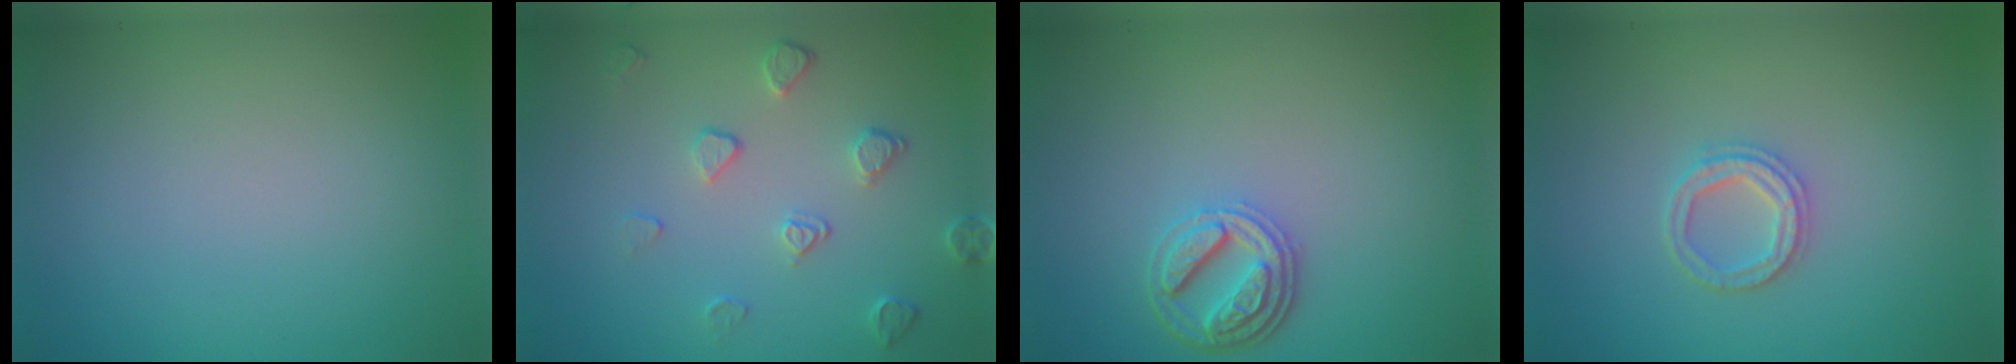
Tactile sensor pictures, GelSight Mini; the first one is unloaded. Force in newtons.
{"total": 2.1, "press": 1.4, "slide": 1.5}
{"total": 3.7, "press": 3.0, "slide": 2.1}
{"total": 2.4, "press": 2.4, "slide": 0.4}